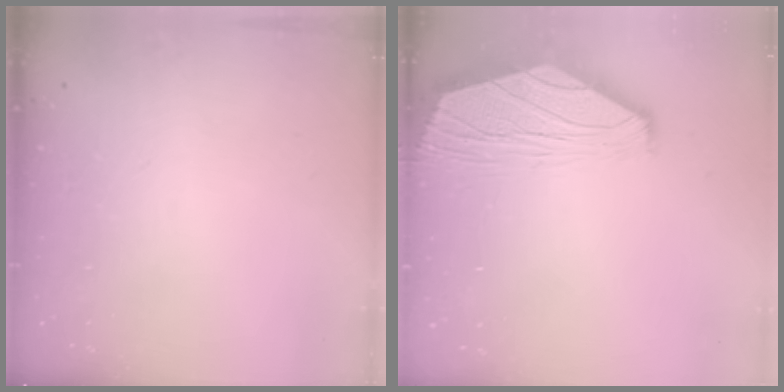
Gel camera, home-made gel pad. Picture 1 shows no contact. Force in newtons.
{"total": 2.0, "press": 1.7, "slide": 0.9}